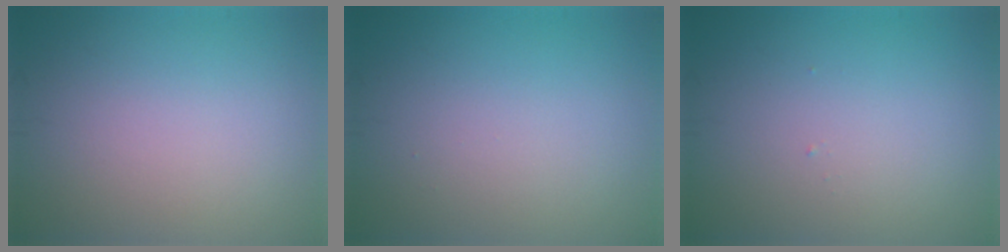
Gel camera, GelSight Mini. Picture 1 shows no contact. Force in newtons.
{"total": 0.0}
{"total": 0.0}